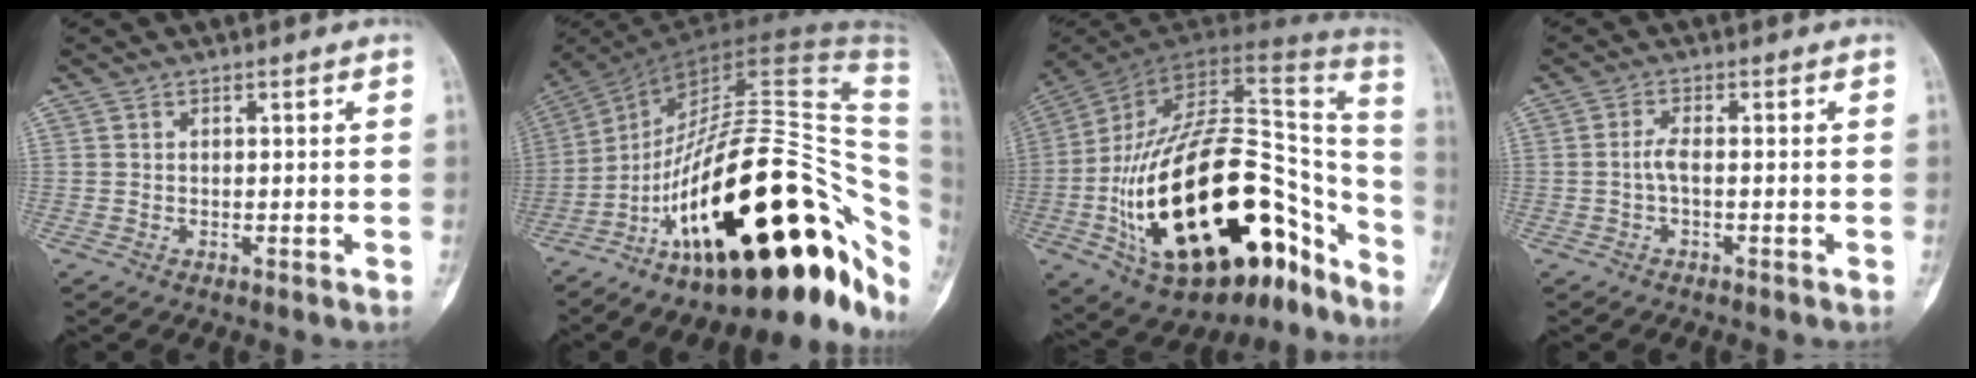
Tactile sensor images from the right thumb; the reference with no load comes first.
{"total": 35.2, "force": [-9.8, 13.9, 30.8], "torque": [-0.394, 0.087, -0.146]}
{"total": 35.3, "force": [-14.6, 18.2, 26.5], "torque": [-0.384, 0.092, -0.225]}
{"total": 2.2, "force": [-0.5, 0.6, 2.0], "torque": [-0.045, 0.003, -0.013]}